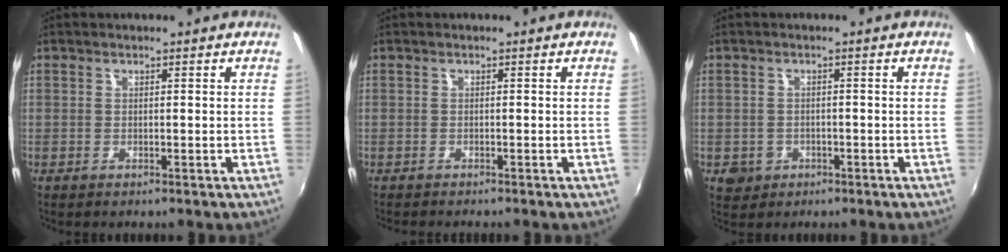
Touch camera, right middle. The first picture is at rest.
{"total": 1.2, "force": [-1.2, 0.1, 0.3], "torque": [-0.007, -0.008, -0.021]}
{"total": 3.7, "force": [-1.3, 3.3, 0.9], "torque": [-0.025, 0.000, -0.015]}